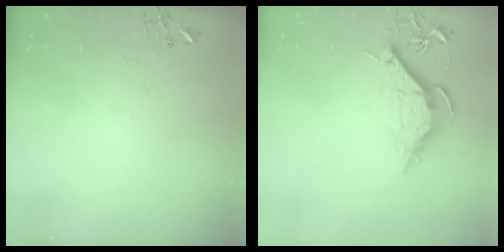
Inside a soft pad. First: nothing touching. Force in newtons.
{"total": 10.2, "press": 10.2, "slide": 1.0}